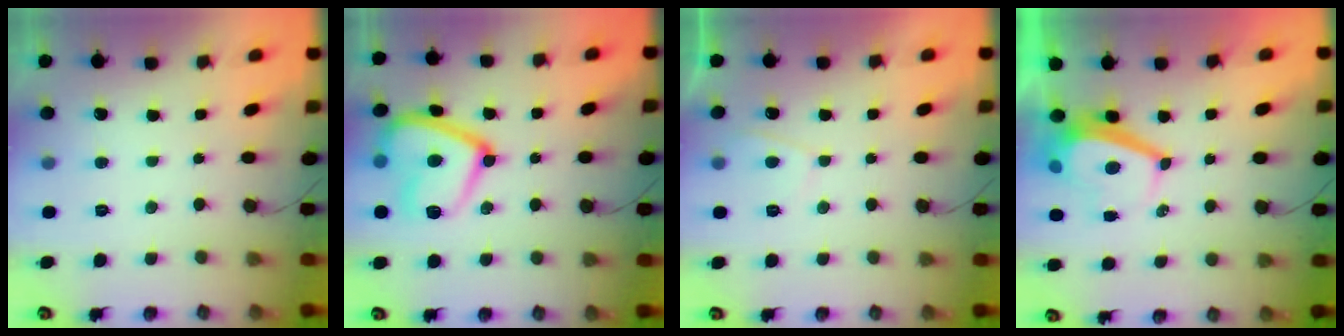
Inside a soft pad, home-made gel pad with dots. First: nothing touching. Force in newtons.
{"total": 17.2, "press": 17.1, "slide": 1.4}
{"total": 2.3, "press": 2.2, "slide": 0.7}
{"total": 4.4, "press": 4.3, "slide": 0.4}